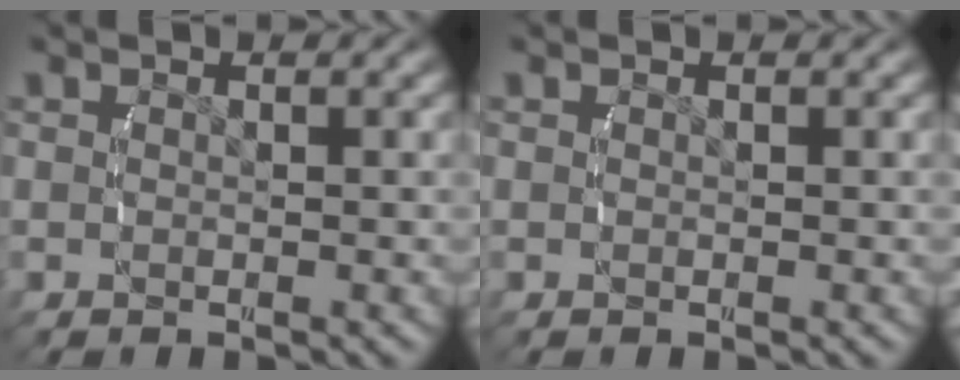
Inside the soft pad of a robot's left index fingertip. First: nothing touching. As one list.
[{"total": 0.0}]